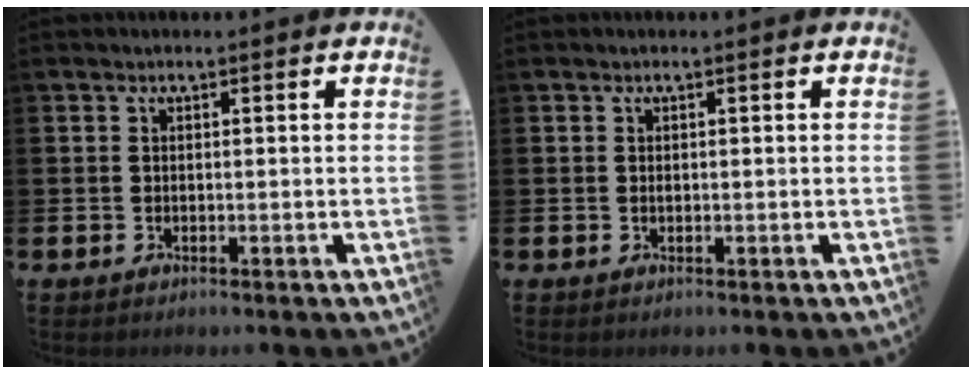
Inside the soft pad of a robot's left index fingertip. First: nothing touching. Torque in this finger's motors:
{"motor_torque": [0.08, -0.04, 0.08, 0.02]}